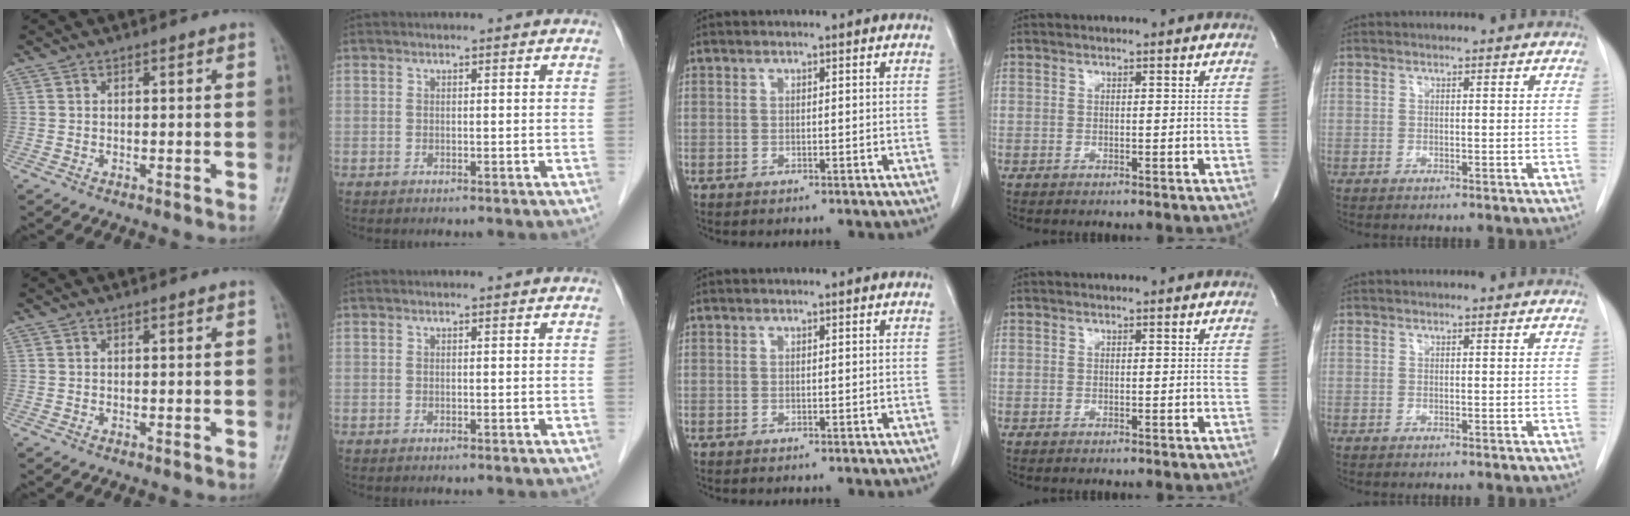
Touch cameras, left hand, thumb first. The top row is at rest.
{}